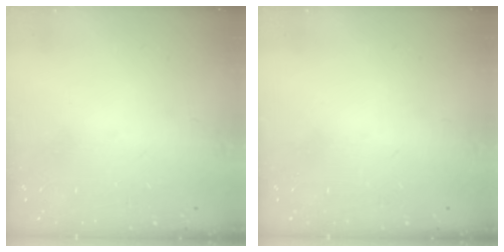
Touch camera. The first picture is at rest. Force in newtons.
{"total": 0.0}